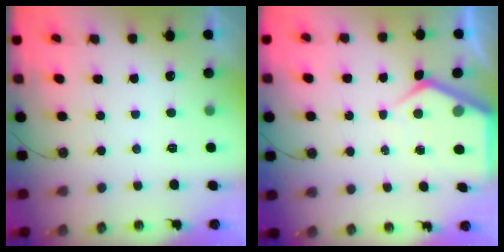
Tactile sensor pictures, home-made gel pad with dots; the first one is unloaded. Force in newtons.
{"total": 6.5, "press": 6.5, "slide": 0.5}